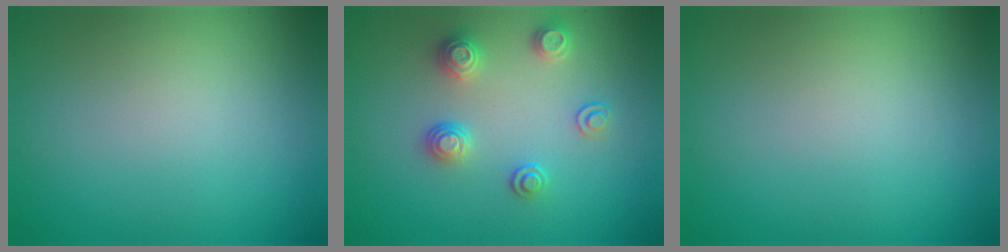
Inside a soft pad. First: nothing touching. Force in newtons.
{"total": 2.6, "press": 2.6, "slide": 0.4}
{"total": 0.0}